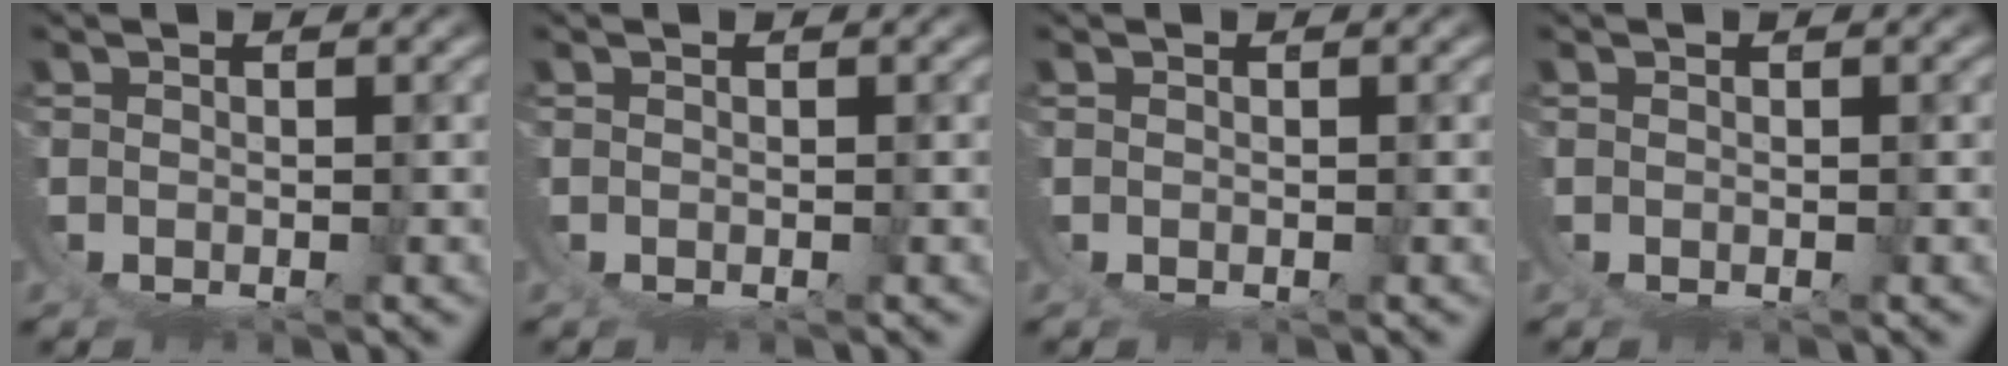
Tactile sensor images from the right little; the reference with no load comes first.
{"total": 0.0}
{"total": 0.0}
{"total": 0.0}